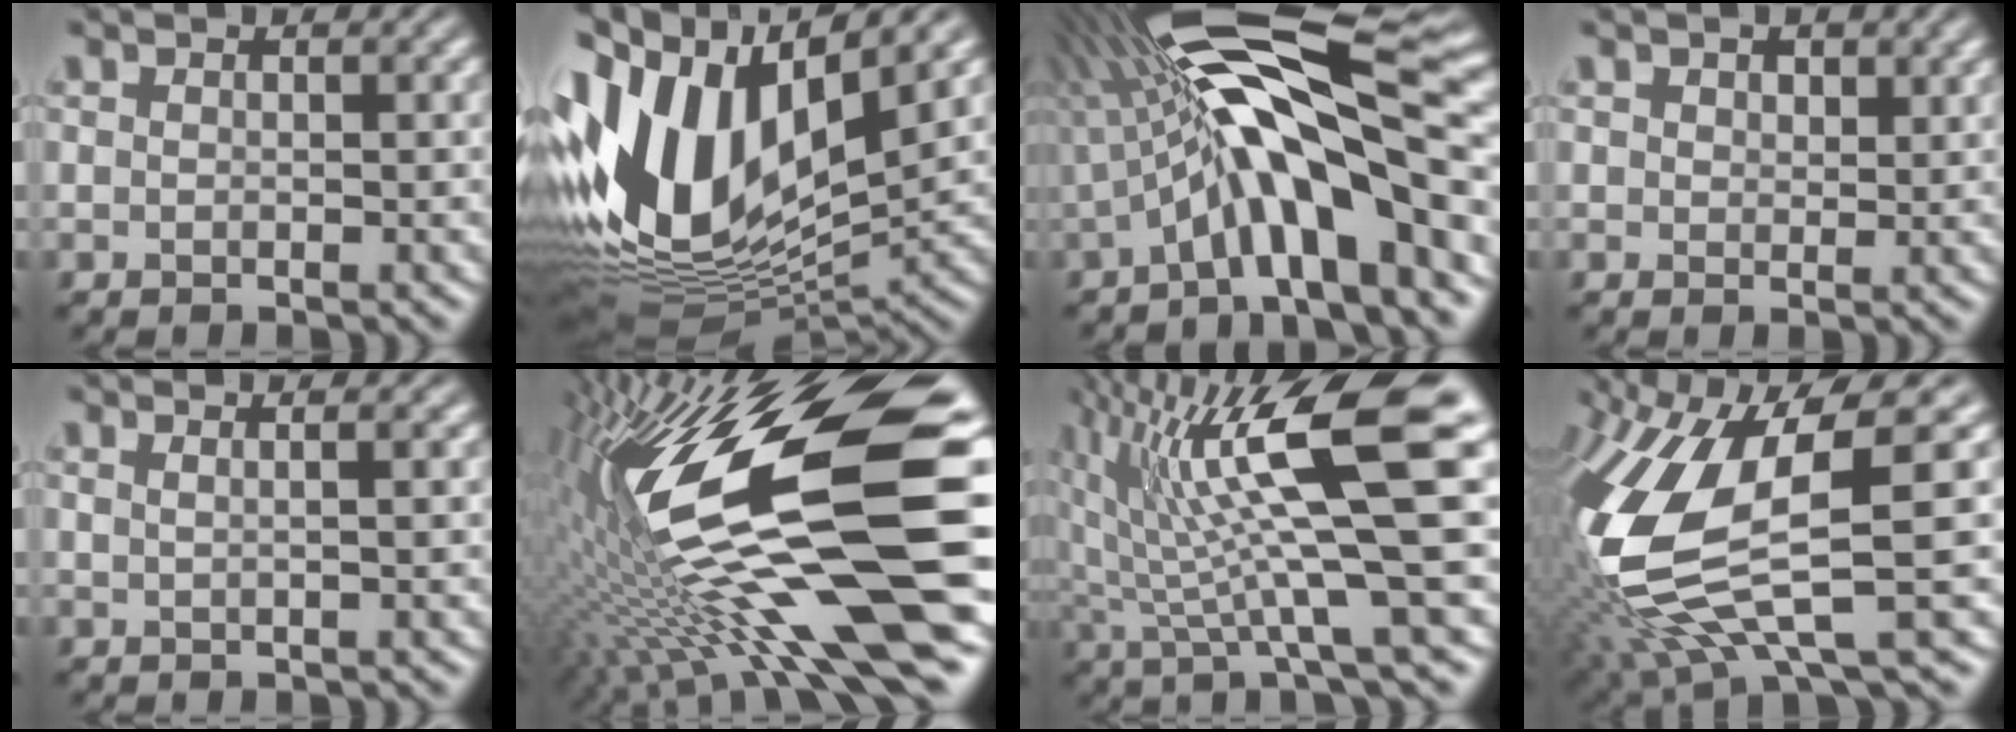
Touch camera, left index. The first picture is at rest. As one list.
[{"total": 14.6, "force": [3.1, 7.9, 11.8], "torque": [-0.258, 0.016, 0.056]}, {"total": 12.7, "force": [-0.5, 3.2, 12.2], "torque": [-0.195, 0.033, -0.011]}, {"total": 1.0, "force": [0.9, 0.5, 0.1], "torque": [-0.002, 0.002, 0.025]}, {"total": 2.3, "force": [1.1, 1.0, 1.7], "torque": [-0.009, 0.016, -0.011]}, {"total": 17.4, "force": [-1.5, 4.7, 16.7], "torque": [-0.320, 0.016, -0.028]}, {"total": 12.7, "force": [4.0, 2.0, 11.9], "torque": [-0.209, 0.017, 0.086]}, {"total": 12.9, "force": [-1.3, 4.3, 12.1], "torque": [-0.281, -0.015, -0.007]}]